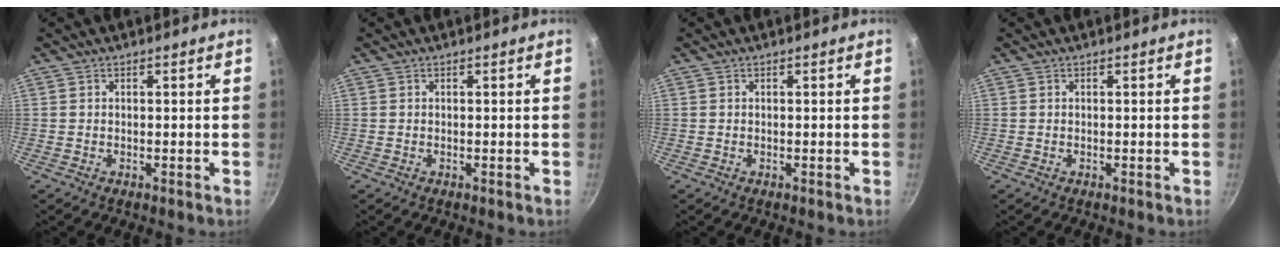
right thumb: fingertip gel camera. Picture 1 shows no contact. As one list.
[{"total": 0.0}, {"total": 0.0}, {"total": 0.0}]